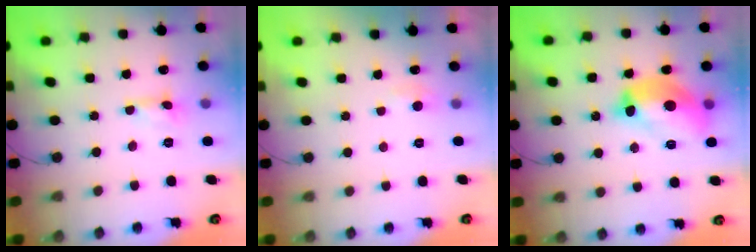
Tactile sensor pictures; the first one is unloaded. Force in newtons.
{"total": 3.7, "press": 3.6, "slide": 0.6}
{"total": 14.6, "press": 14.5, "slide": 1.4}